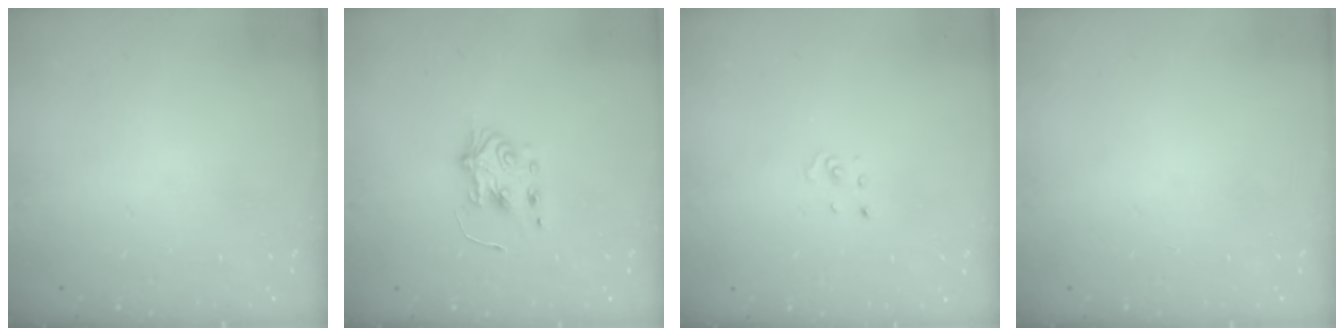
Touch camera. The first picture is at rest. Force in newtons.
{"total": 5.8, "press": 5.8, "slide": 0.6}
{"total": 1.1, "press": 1.1, "slide": 0.1}
{"total": 0.0}